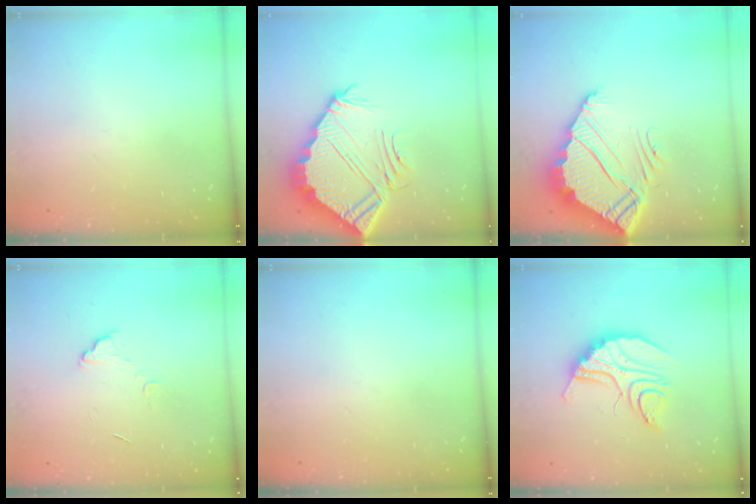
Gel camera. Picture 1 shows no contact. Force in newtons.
{"total": 8.4, "press": 8.4, "slide": 0.6}
{"total": 8.3, "press": 8.3, "slide": 0.6}
{"total": 4.3, "press": 4.3, "slide": 0.3}
{"total": 0.0}
{"total": 12.2, "press": 12.2, "slide": 1.0}